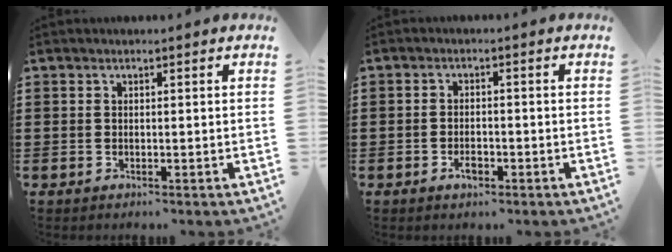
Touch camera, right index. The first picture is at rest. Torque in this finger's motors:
{"motor_torque": [0.98, 1.02, 0.16, 0.05]}